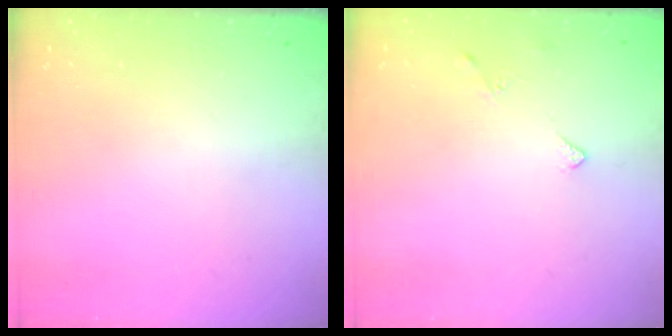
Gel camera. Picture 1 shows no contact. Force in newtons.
{"total": 3.0, "press": 2.9, "slide": 0.5}